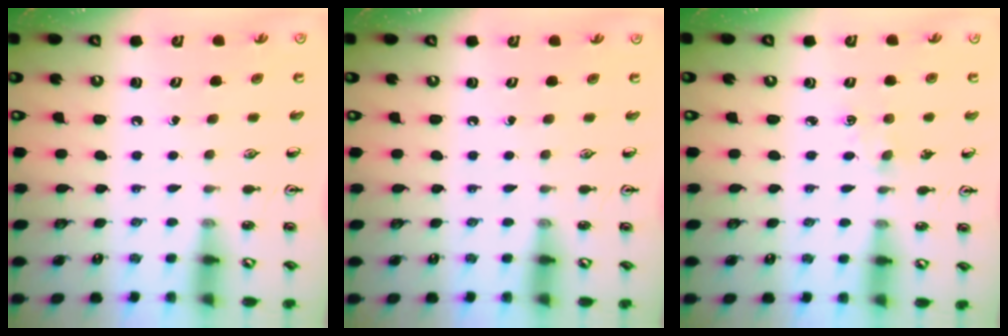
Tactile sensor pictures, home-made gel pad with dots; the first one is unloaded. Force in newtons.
{"total": 0.0}
{"total": 2.9, "press": 2.9, "slide": 0.3}